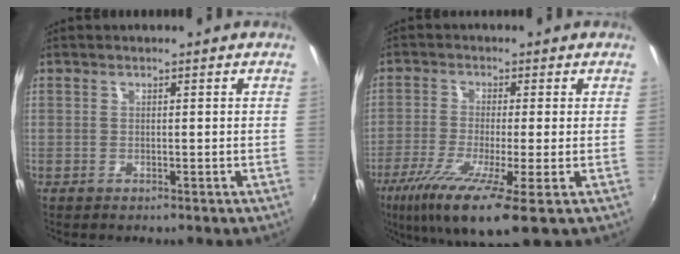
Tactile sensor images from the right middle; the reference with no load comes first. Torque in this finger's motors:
{"motor_torque": [1.43, -0.71, 0.43, 0.21]}